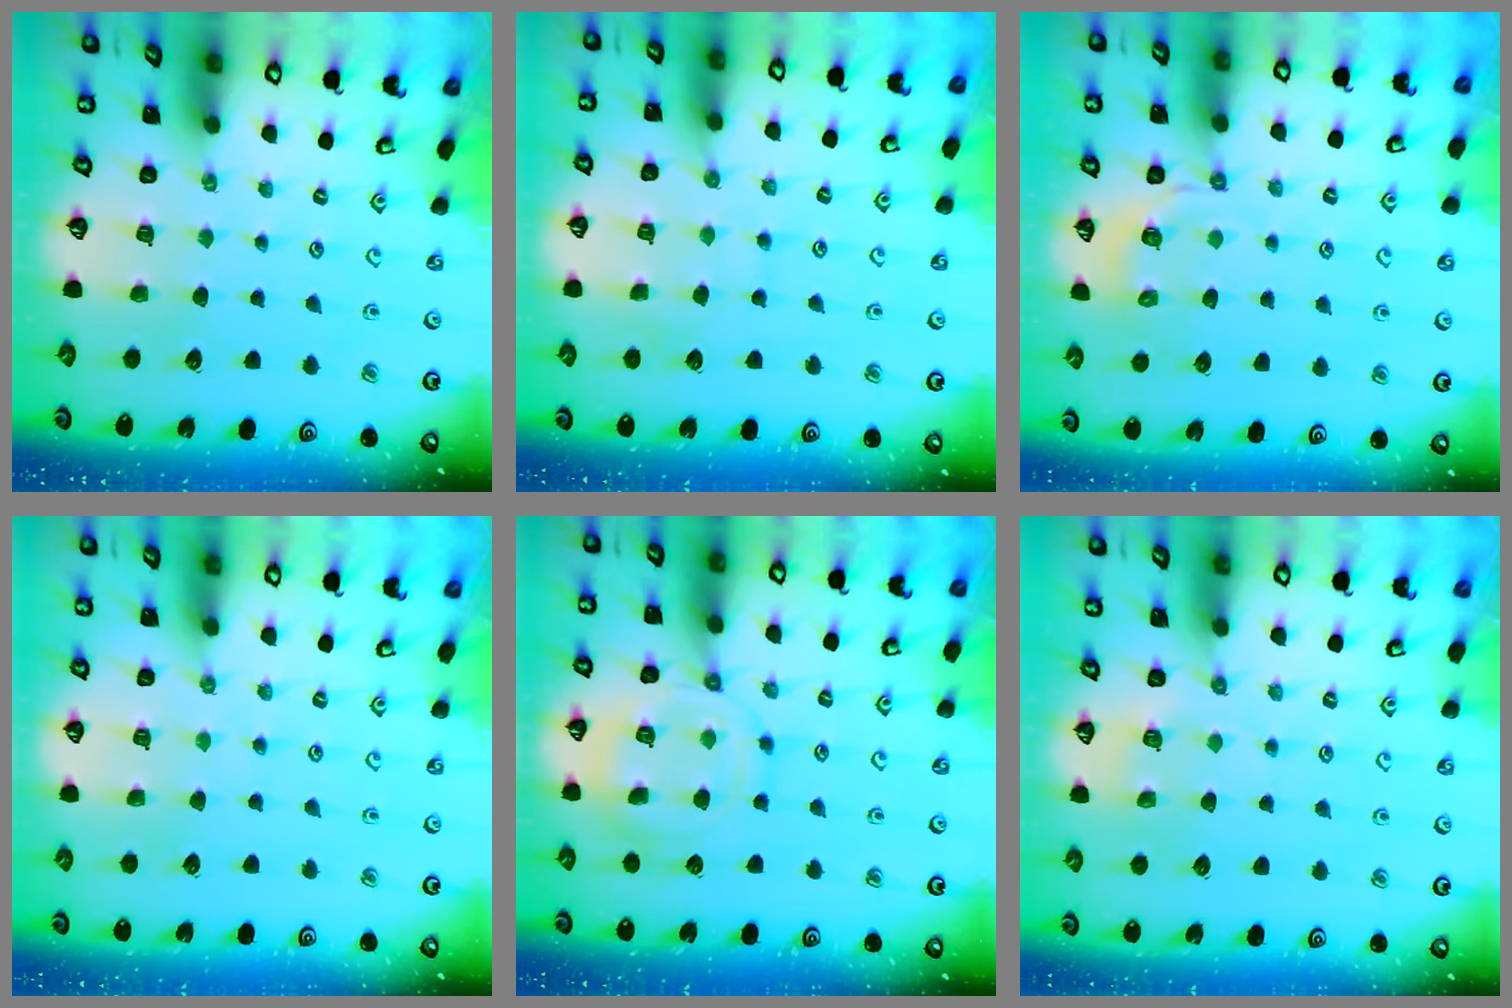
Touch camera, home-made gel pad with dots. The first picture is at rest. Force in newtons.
{"total": 6.8, "press": 6.7, "slide": 0.6}
{"total": 3.7, "press": 3.1, "slide": 1.9}
{"total": 2.9, "press": 2.9, "slide": 0.2}
{"total": 13.9, "press": 13.8, "slide": 1.1}
{"total": 5.7, "press": 5.5, "slide": 1.4}